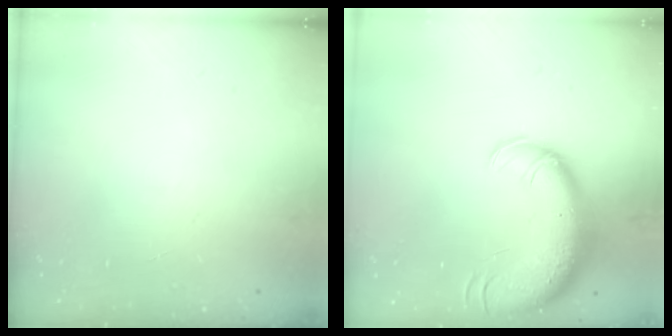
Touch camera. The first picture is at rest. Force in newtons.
{"total": 16.2, "press": 15.7, "slide": 3.9}